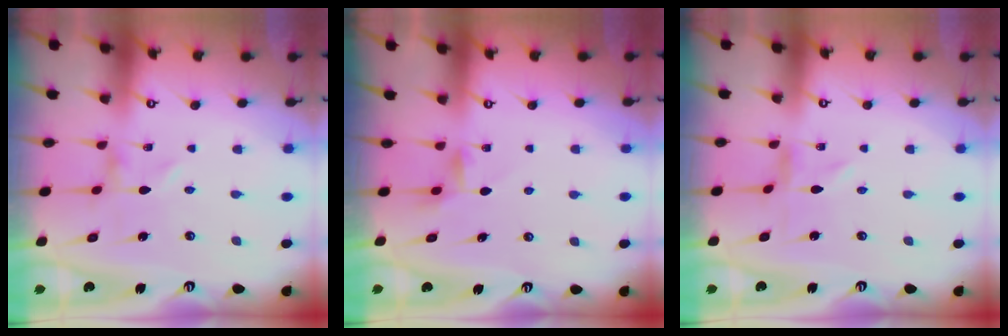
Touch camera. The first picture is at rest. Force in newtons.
{"total": 3.9, "press": 3.9, "slide": 0.5}
{"total": 0.0}